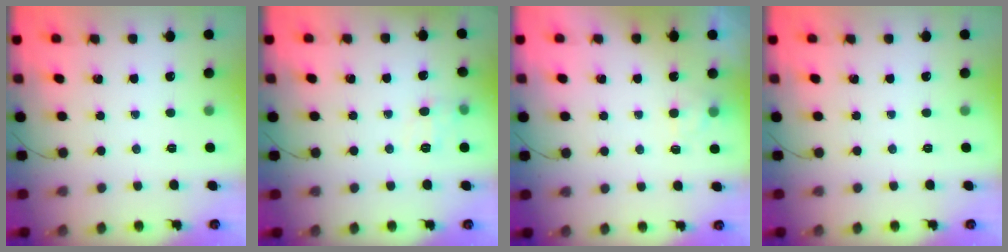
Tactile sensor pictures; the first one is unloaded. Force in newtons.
{"total": 7.8, "press": 7.6, "slide": 1.7}
{"total": 2.7, "press": 2.3, "slide": 1.4}
{"total": 0.0}